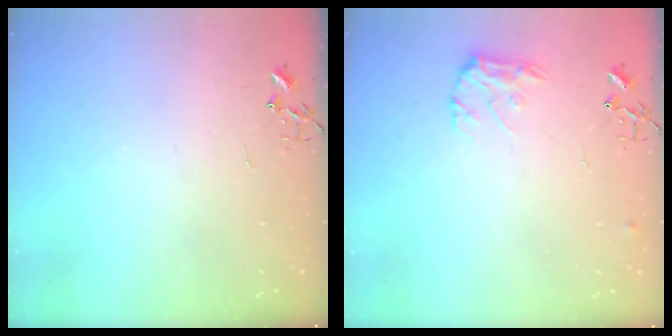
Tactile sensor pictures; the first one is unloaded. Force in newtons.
{"total": 8.9, "press": 8.9, "slide": 0.2}